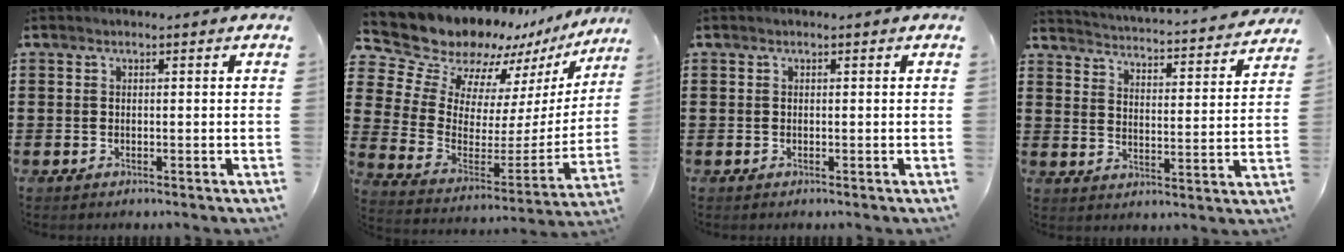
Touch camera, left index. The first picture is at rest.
{"total": 11.7, "force": [10.8, 4.3, 1.6], "torque": [-0.099, -0.089, 0.191]}
{"total": 0.0}
{"total": 2.8, "force": [2.8, -0.4, 0.2], "torque": [-0.025, -0.034, 0.036]}